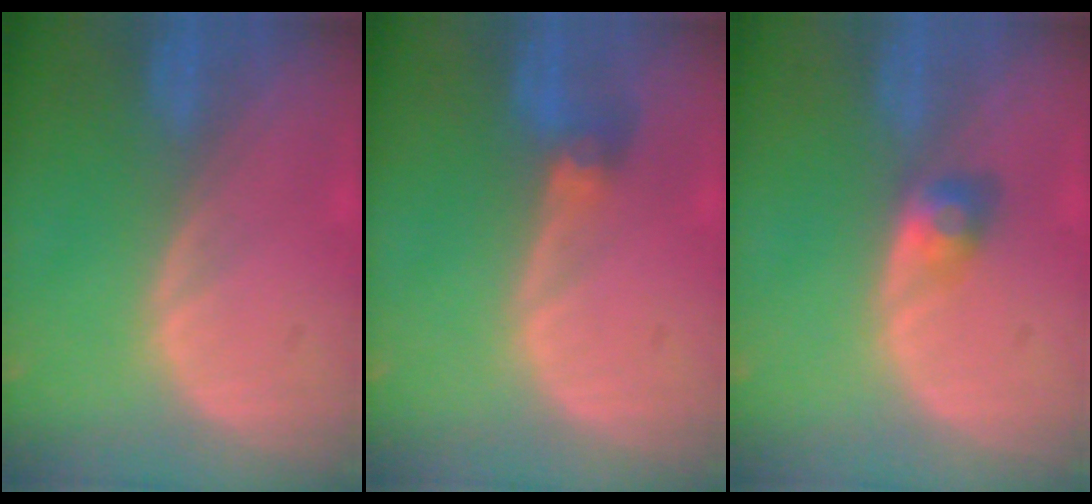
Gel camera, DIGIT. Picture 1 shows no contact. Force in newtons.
{"total": 2.9, "press": 2.6, "slide": 1.2}
{"total": 3.0, "press": 2.5, "slide": 1.5}